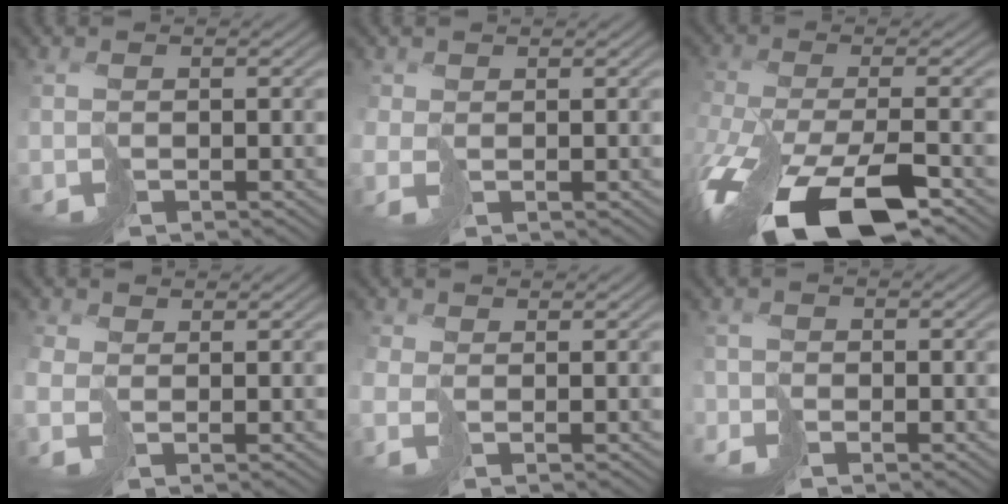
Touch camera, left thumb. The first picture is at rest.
{"total": 1.8, "force": [0.0, 1.4, 1.1], "torque": [-0.043, -0.008, 0.001]}
{"total": 15.5, "force": [-8.7, 6.1, 11.3], "torque": [-0.275, -0.053, -0.140]}
{"total": 2.7, "force": [0.4, 1.8, 2.0], "torque": [-0.069, -0.001, 0.004]}
{"total": 2.1, "force": [0.0, 1.3, 1.6], "torque": [-0.056, -0.001, -0.004]}
{"total": 2.0, "force": [-1.4, 1.3, 0.6], "torque": [-0.009, -0.008, -0.033]}